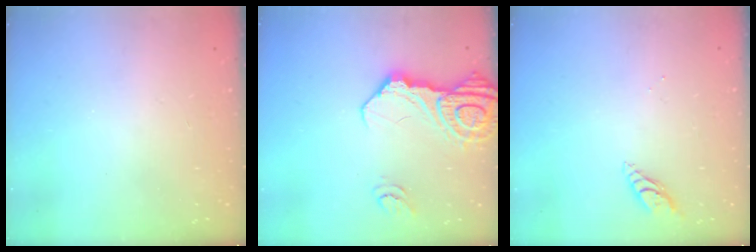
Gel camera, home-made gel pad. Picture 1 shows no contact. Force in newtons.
{"total": 16.4, "press": 16.3, "slide": 1.9}
{"total": 5.0, "press": 5.0, "slide": 0.4}